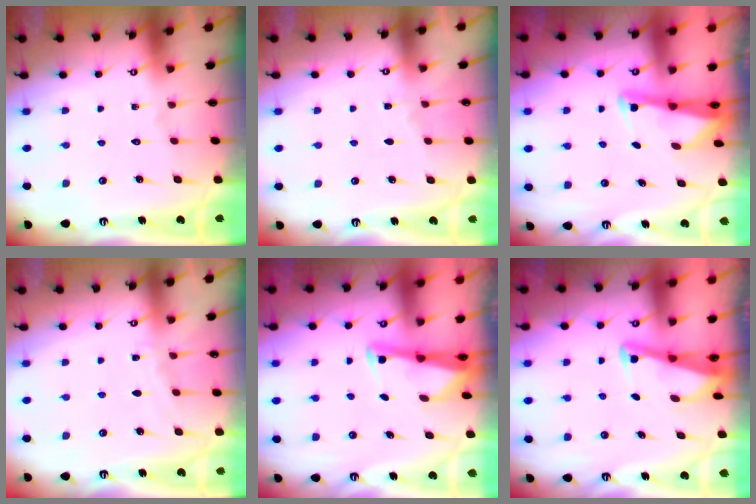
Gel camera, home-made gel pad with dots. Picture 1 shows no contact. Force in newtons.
{"total": 0.7, "press": 0.7, "slide": 0.2}
{"total": 2.5, "press": 2.5, "slide": 0.2}
{"total": 2.5, "press": 2.5, "slide": 0.4}
{"total": 2.7, "press": 2.7, "slide": 0.3}
{"total": 2.8, "press": 2.8, "slide": 0.3}